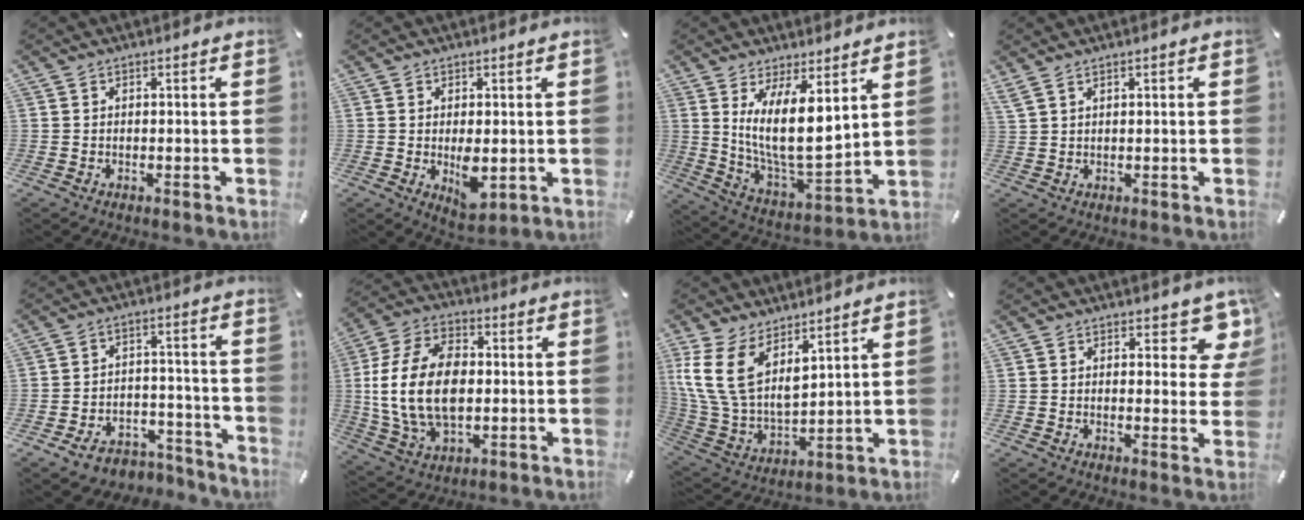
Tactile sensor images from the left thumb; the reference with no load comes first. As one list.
[{"total": 6.3, "force": [-0.5, 3.4, 5.3], "torque": [-0.072, -0.004, -0.006]}, {"total": 14.7, "force": [5.7, 5.9, 12.2], "torque": [-0.244, -0.044, 0.102]}, {"total": 1.9, "force": [1.1, 0.6, 1.4], "torque": [-0.029, -0.001, 0.021]}, {"total": 7.7, "force": [-4.9, 5.3, 2.7], "torque": [-0.035, 0.043, -0.084]}, {"total": 18.1, "force": [0.0, 12.5, 13.1], "torque": [-0.291, 0.007, -0.001]}, {"total": 13.4, "force": [7.3, 8.0, 7.8], "torque": [-0.214, -0.047, 0.139]}, {"total": 8.2, "force": [4.8, 4.0, 5.3], "torque": [-0.041, -0.033, 0.076]}]